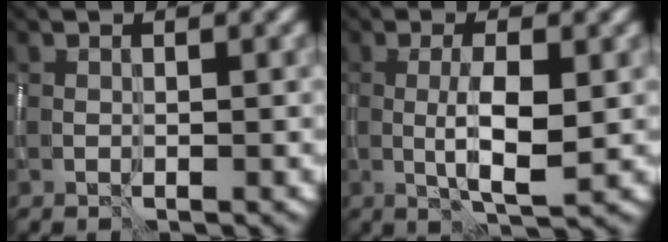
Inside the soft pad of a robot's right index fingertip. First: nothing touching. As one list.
[{"total": 4.2, "force": [-0.5, 0.9, 4.1], "torque": [-0.076, -0.002, -0.008]}]